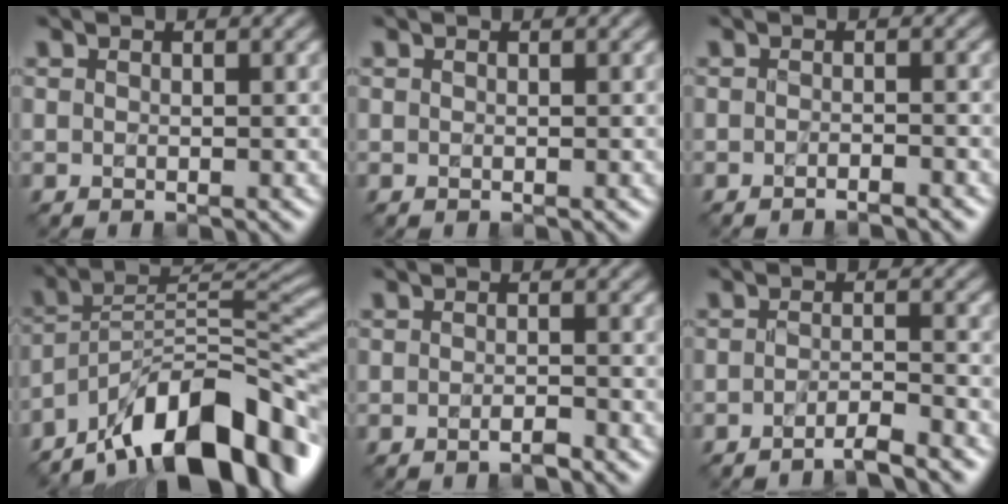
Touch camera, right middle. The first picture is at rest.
{"total": 0.0}
{"total": 1.4, "force": [-1.0, 0.2, 0.9], "torque": [-0.006, -0.001, -0.021]}
{"total": 15.1, "force": [-10.2, 5.4, 9.7], "torque": [-0.152, 0.018, -0.187]}
{"total": 1.2, "force": [-0.8, 0.2, 0.9], "torque": [-0.014, 0.000, -0.016]}
{"total": 2.9, "force": [-2.1, 0.5, 1.9], "torque": [-0.020, 0.004, -0.047]}